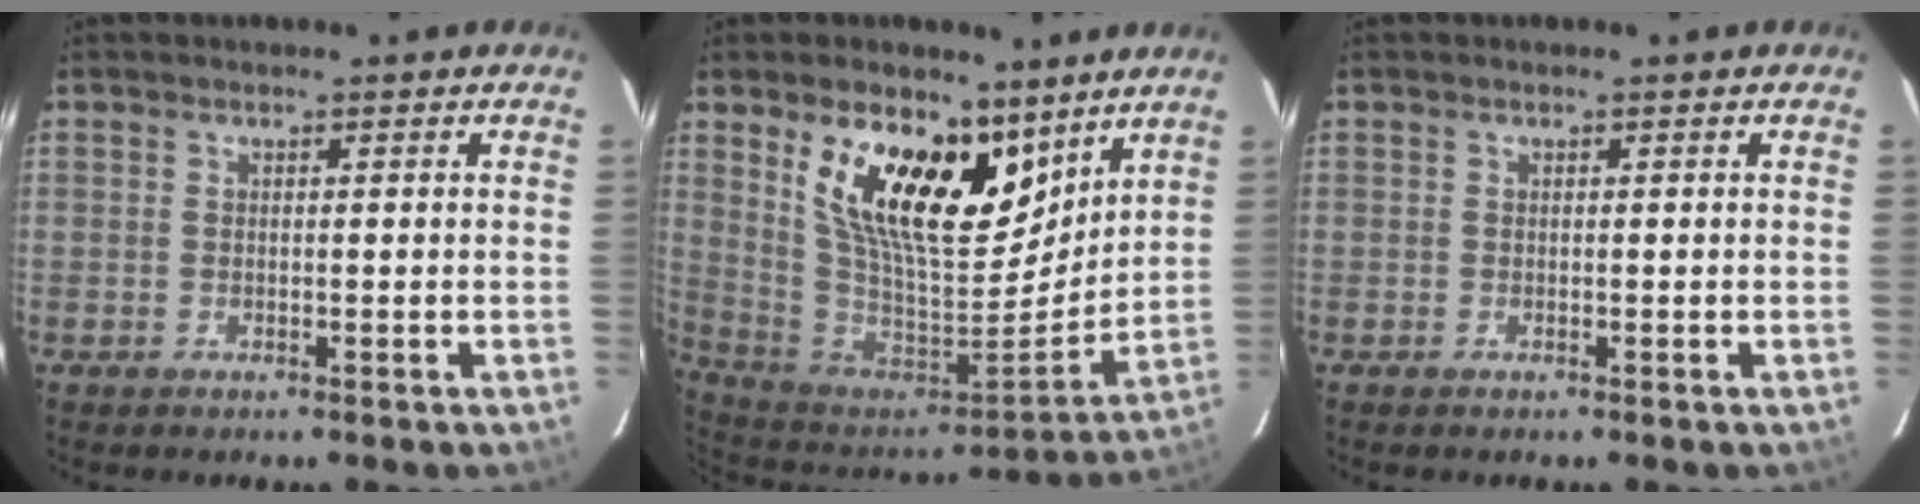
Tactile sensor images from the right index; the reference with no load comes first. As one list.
[{"total": 20.7, "force": [11.1, 9.9, 14.3], "torque": [-0.271, 0.001, 0.208]}, {"total": 0.0}]